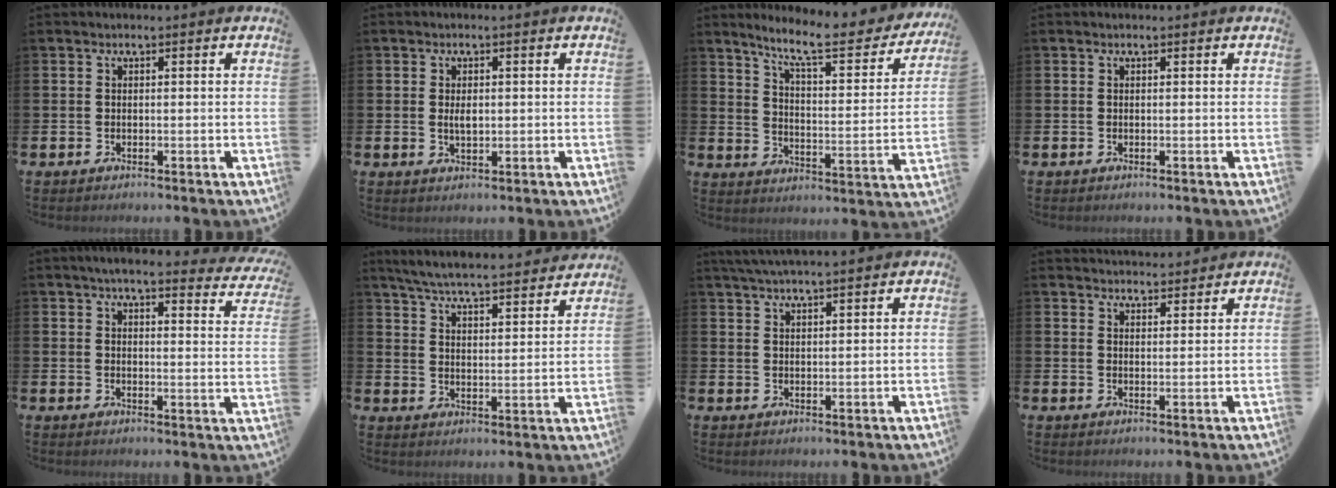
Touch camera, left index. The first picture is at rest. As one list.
[{"total": 1.8, "force": [0.3, 0.9, 1.6], "torque": [-0.026, 0.001, 0.003]}, {"total": 9.1, "force": [7.8, 1.3, 4.4], "torque": [-0.105, -0.051, 0.127]}, {"total": 0.0}, {"total": 4.5, "force": [4.1, 0.4, 1.8], "torque": [-0.040, -0.024, 0.067]}, {"total": 6.3, "force": [6.1, 0.3, 1.5], "torque": [-0.057, -0.044, 0.106]}, {"total": 3.8, "force": [3.6, 0.0, 1.0], "torque": [-0.029, -0.007, 0.068]}, {"total": 3.6, "force": [3.6, 0.4, -0.1], "torque": [0.003, -0.022, 0.064]}]